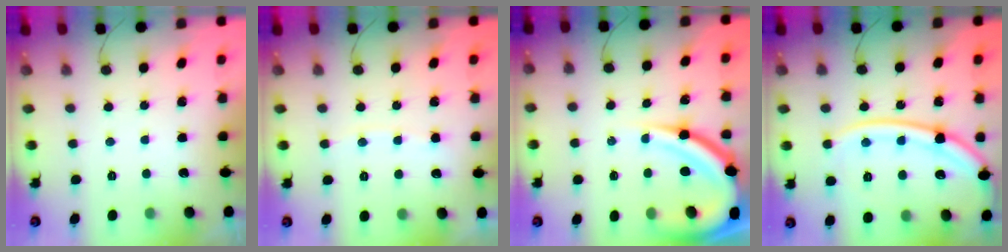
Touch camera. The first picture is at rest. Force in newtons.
{"total": 3.0, "press": 3.0, "slide": 0.4}
{"total": 16.0, "press": 16.0, "slide": 1.5}
{"total": 18.5, "press": 18.4, "slide": 2.0}